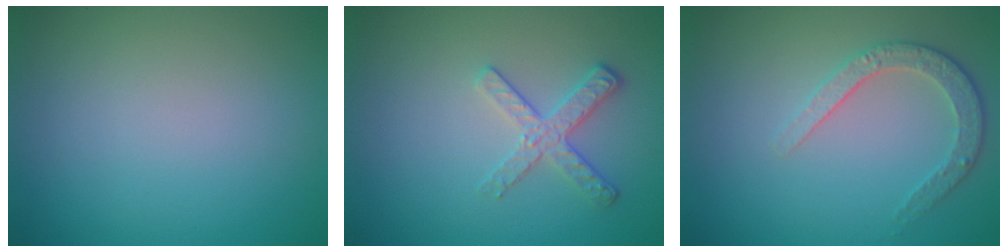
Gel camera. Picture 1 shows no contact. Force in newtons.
{"total": 2.6, "press": 2.4, "slide": 1.2}
{"total": 2.6, "press": 2.5, "slide": 1.0}